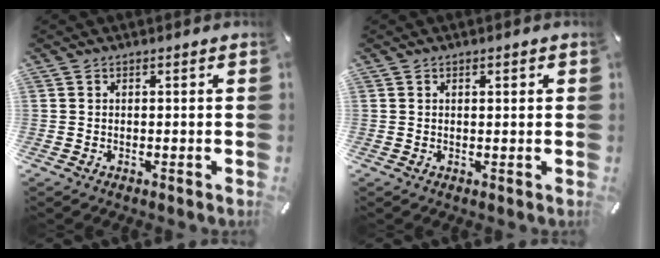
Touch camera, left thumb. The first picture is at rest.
{"total": 0.8, "force": [0.3, 0.3, 0.6], "torque": [-0.014, 0.001, 0.005]}